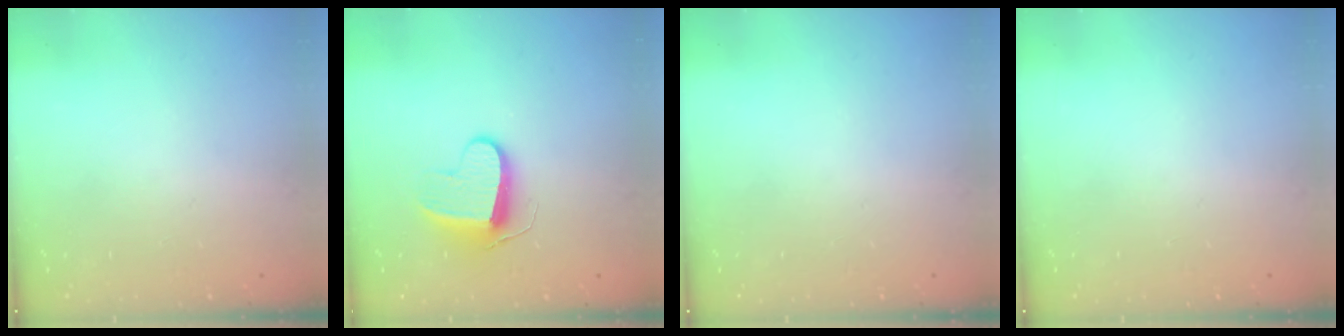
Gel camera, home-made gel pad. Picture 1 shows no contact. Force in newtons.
{"total": 9.1, "press": 9.1, "slide": 0.2}
{"total": 0.0}
{"total": 0.0}